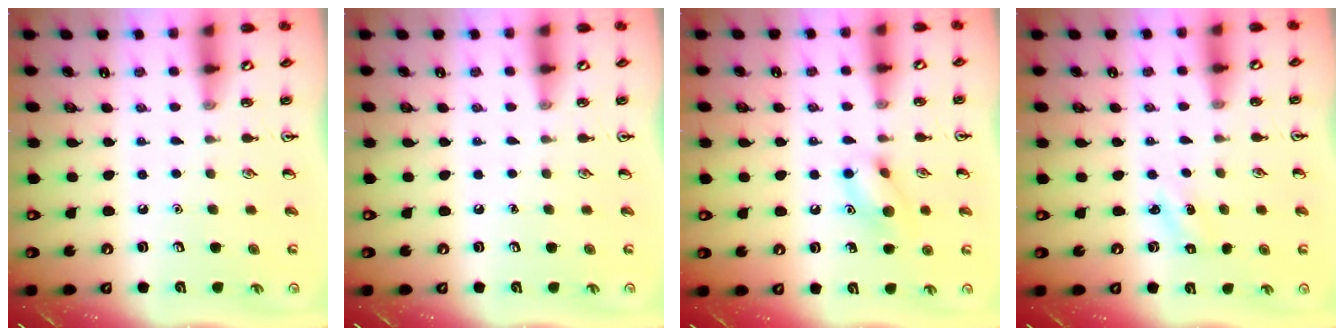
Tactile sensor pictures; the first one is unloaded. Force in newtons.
{"total": 0.0}
{"total": 9.4, "press": 9.4, "slide": 0.9}
{"total": 1.4, "press": 1.3, "slide": 0.6}